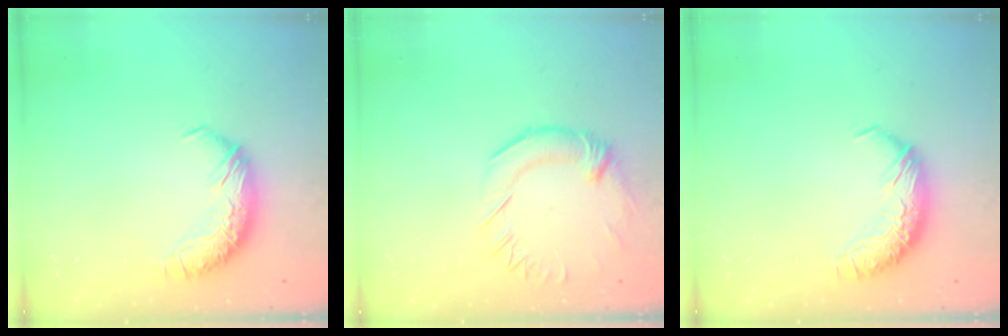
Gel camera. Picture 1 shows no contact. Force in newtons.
{"total": 1.1, "press": 0.3, "slide": 1.0}
{"total": 0.0}